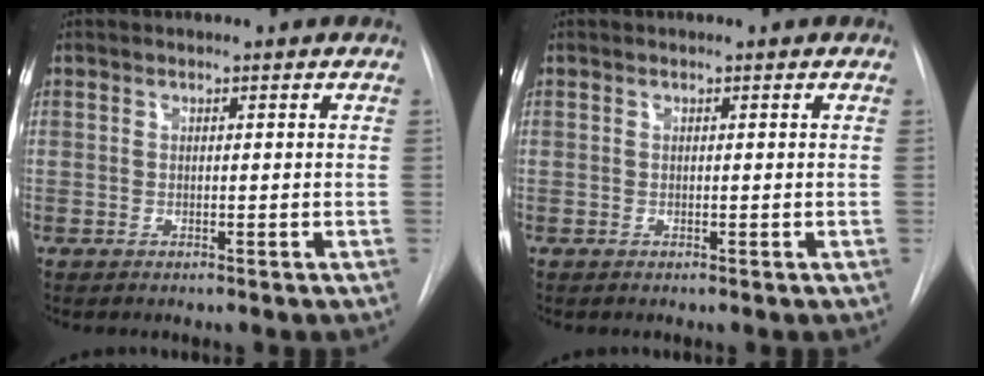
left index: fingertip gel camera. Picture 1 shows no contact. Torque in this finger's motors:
{"motor_torque": [-0.03, 0.06, 0.04, 0.00]}